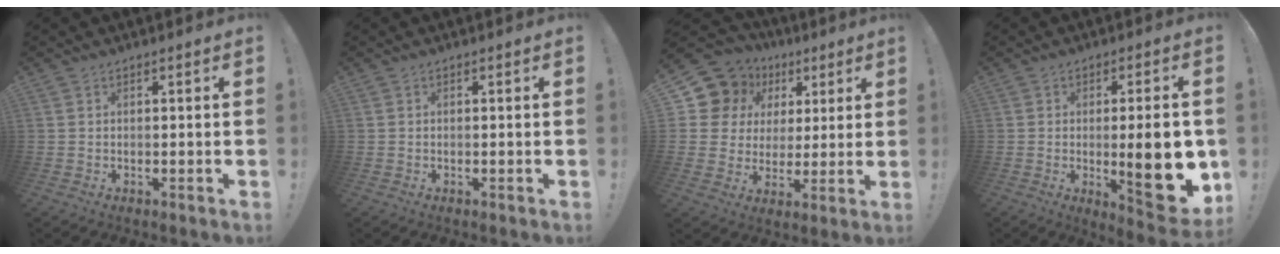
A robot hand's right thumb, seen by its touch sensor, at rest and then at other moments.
{"total": 0.0}
{"total": 13.3, "force": [6.1, 11.0, 4.5], "torque": [-0.076, -0.034, 0.129]}
{"total": 17.3, "force": [-2.6, 4.6, 16.5], "torque": [-0.202, -0.006, -0.027]}